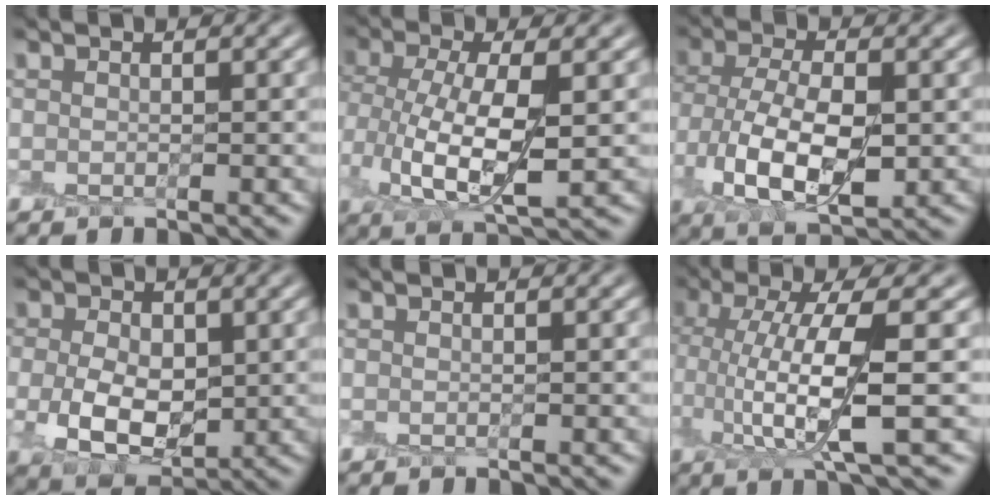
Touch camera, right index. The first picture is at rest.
{"total": 6.3, "force": [0.6, 3.2, 5.3], "torque": [-0.113, 0.006, 0.014]}
{"total": 7.1, "force": [-0.2, 4.3, 5.6], "torque": [-0.120, 0.004, 0.000]}
{"total": 5.4, "force": [-0.3, 3.6, 4.0], "torque": [-0.081, 0.002, -0.004]}
{"total": 0.0}
{"total": 7.2, "force": [0.8, 1.7, 7.0], "torque": [-0.133, 0.001, 0.022]}